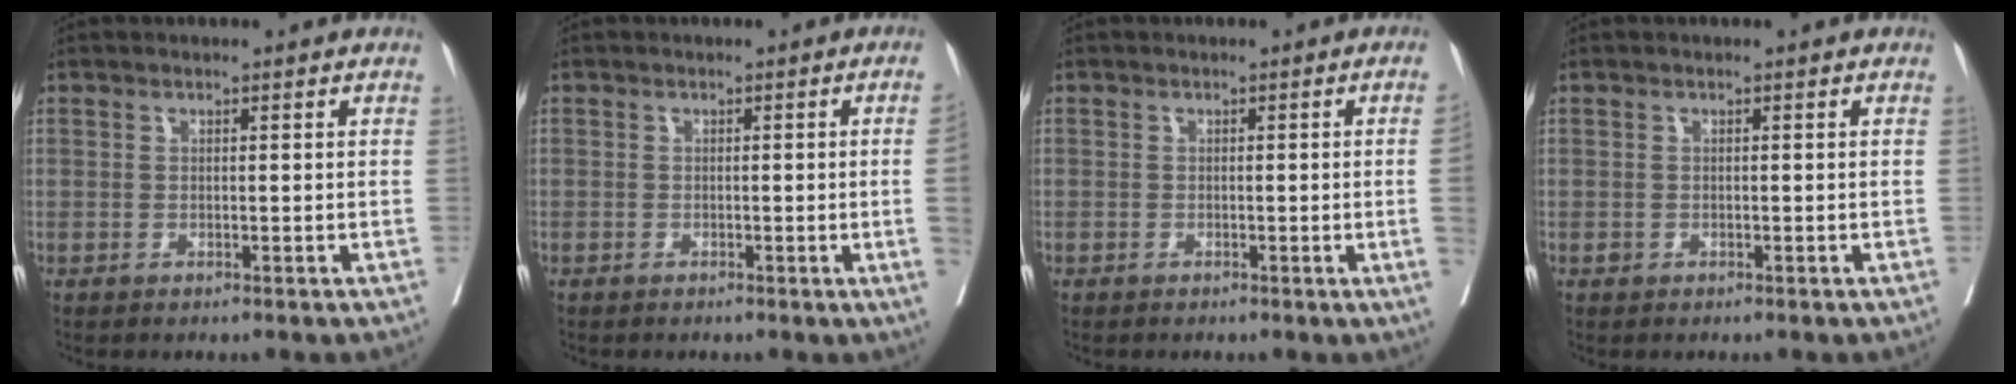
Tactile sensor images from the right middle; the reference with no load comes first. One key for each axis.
{"total": 2.8, "fx": -0.4, "fy": -1.2, "fz": 2.5, "tx": -0.031, "ty": -0.005, "tz": -0.004}
{"total": 2.5, "fx": -0.4, "fy": -1.2, "fz": 2.2, "tx": -0.028, "ty": -0.004, "tz": -0.003}
{"total": 0.5, "fx": -0.2, "fy": 0.4, "fz": 0.1, "tx": -0.003, "ty": 0.002, "tz": -0.005}